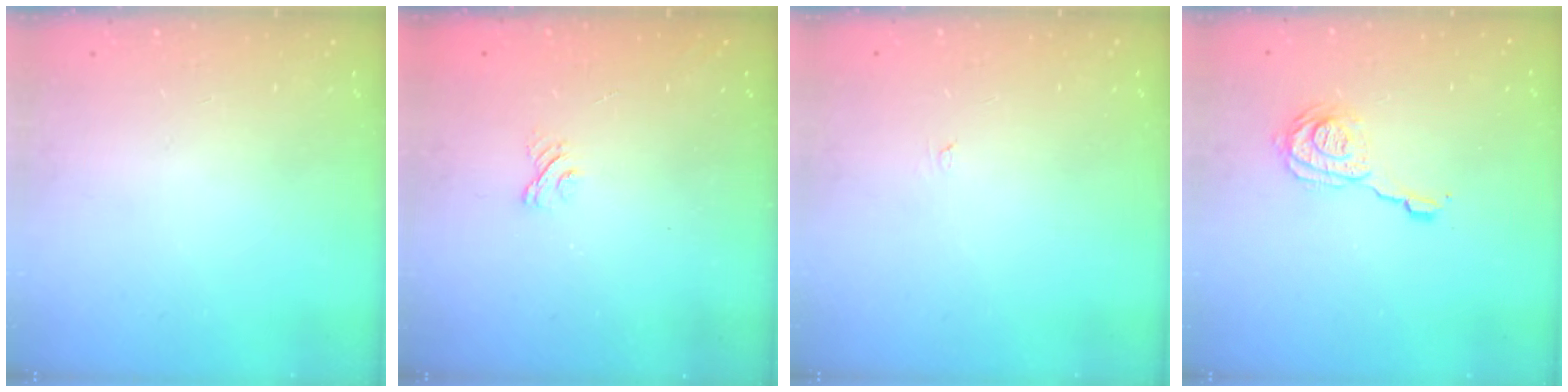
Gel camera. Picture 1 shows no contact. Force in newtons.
{"total": 2.9, "press": 2.6, "slide": 1.2}
{"total": 2.6, "press": 2.6, "slide": 0.3}
{"total": 11.8, "press": 11.7, "slide": 1.4}